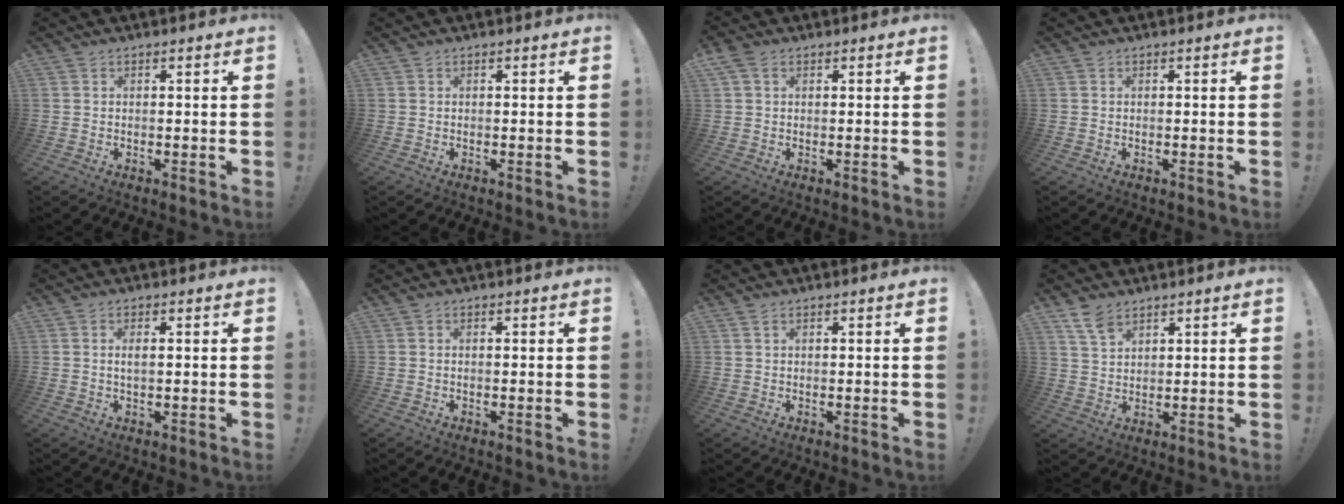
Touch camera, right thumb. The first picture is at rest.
{"total": 0.0}
{"total": 2.5, "force": [1.2, 1.5, 1.6], "torque": [-0.036, 0.006, 0.023]}
{"total": 0.0}
{"total": 2.0, "force": [0.2, 0.5, 2.0], "torque": [-0.034, 0.000, 0.002]}
{"total": 0.0}
{"total": 0.8, "force": [0.6, 0.3, 0.4], "torque": [-0.009, 0.000, 0.011]}
{"total": 6.0, "force": [4.5, 3.1, 2.7], "torque": [-0.049, -0.020, 0.085]}